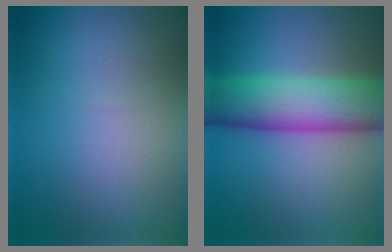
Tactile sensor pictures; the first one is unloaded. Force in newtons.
{"total": 9.0, "press": 9.0, "slide": 0.2}